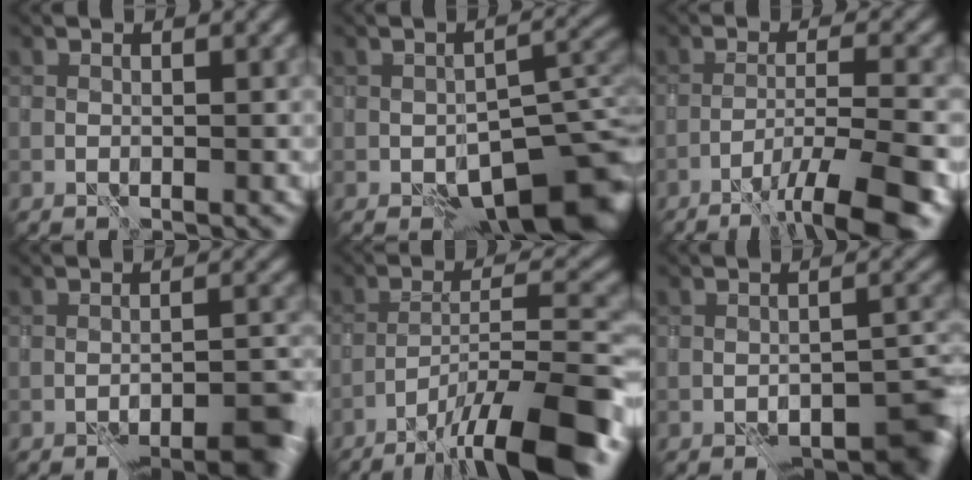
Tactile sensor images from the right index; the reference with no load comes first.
{"total": 9.3, "force": [-5.9, 4.0, 6.0], "torque": [-0.059, -0.004, -0.088]}
{"total": 8.0, "force": [-5.4, 1.4, 5.7], "torque": [-0.081, 0.008, -0.084]}
{"total": 6.0, "force": [-5.1, 1.3, 3.0], "torque": [-0.038, 0.007, -0.064]}
{"total": 12.0, "force": [-8.2, 2.4, 8.4], "torque": [-0.135, 0.013, -0.133]}
{"total": 6.6, "force": [-5.3, 2.1, 3.3], "torque": [-0.032, 0.006, -0.062]}